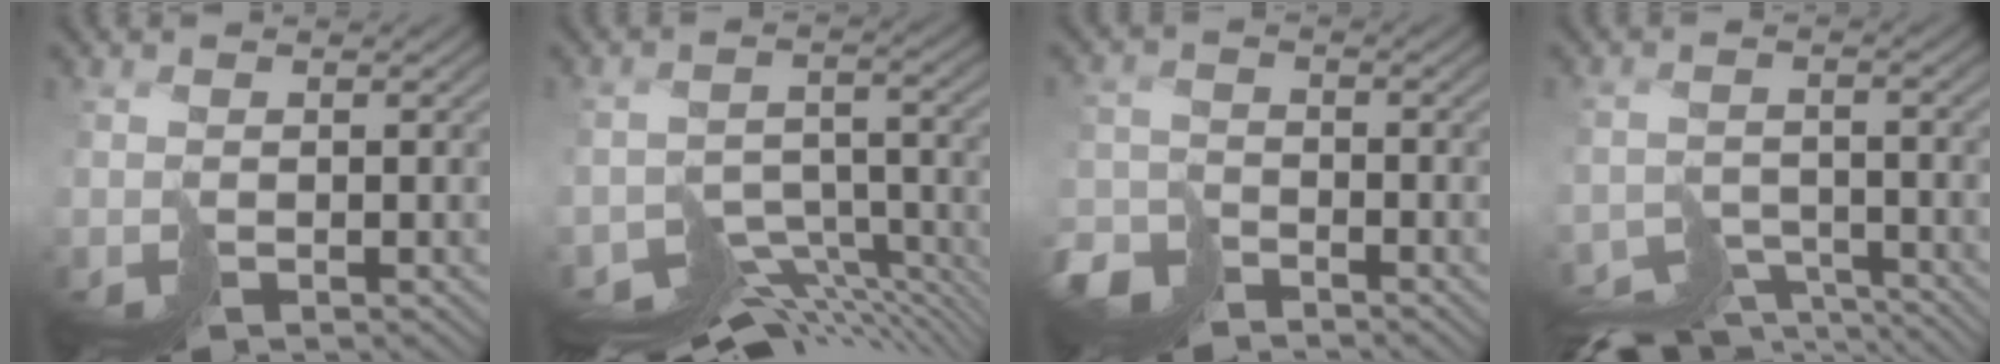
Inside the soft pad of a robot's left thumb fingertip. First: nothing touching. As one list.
[{"total": 10.5, "force": [-9.0, 3.5, 4.1], "torque": [-0.063, -0.020, -0.124]}, {"total": 5.8, "force": [-4.9, 2.3, 2.0], "torque": [-0.039, -0.003, -0.110]}, {"total": 7.9, "force": [-7.3, 2.2, 2.1], "torque": [-0.022, -0.012, -0.112]}]